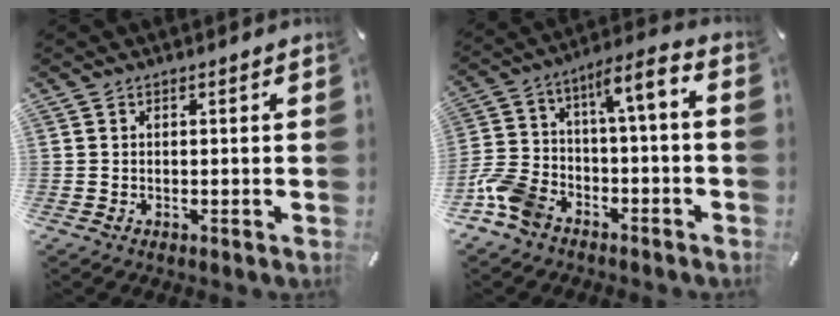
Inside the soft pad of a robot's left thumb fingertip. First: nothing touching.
{"total": 10.6, "force": [-4.9, 5.2, 7.8], "torque": [-0.152, 0.022, -0.096]}